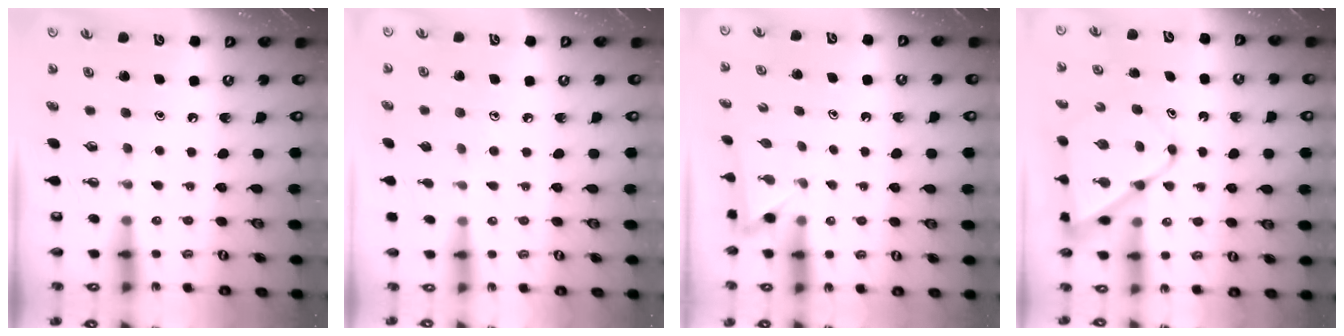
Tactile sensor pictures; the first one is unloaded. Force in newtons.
{"total": 4.8, "press": 4.7, "slide": 0.6}
{"total": 2.2, "press": 2.2, "slide": 0.2}
{"total": 12.1, "press": 12.0, "slide": 1.0}